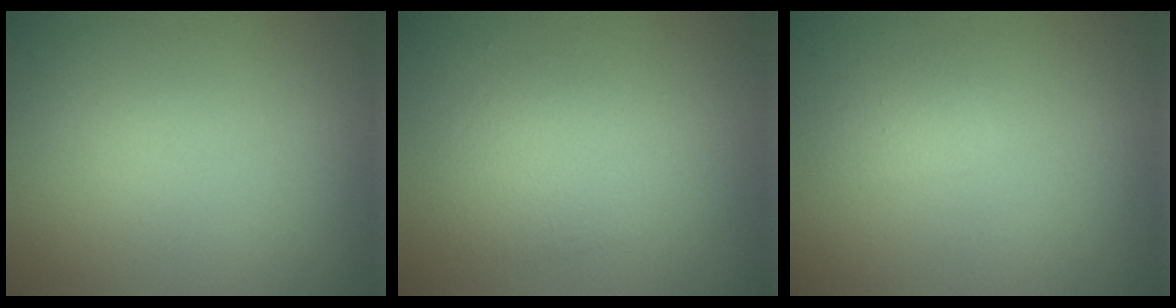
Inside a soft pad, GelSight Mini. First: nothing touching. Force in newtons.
{"total": 2.9, "press": 2.9, "slide": 0.1}
{"total": 1.3, "press": 1.3, "slide": 0.1}